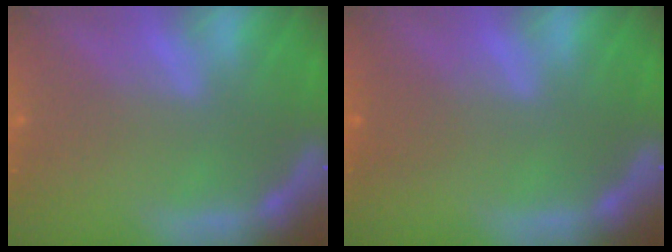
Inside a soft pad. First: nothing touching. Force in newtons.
{"total": 1.5}